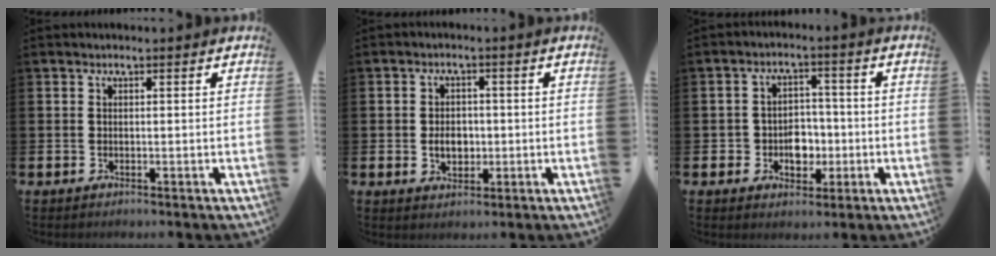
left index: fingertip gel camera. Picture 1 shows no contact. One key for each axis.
{"total": 3.5, "fx": -0.3, "fy": 2.6, "fz": 2.3, "tx": -0.031, "ty": 0.002, "tz": -0.013}
{"total": 4.3, "fx": -1.1, "fy": 3.5, "fz": 2.1, "tx": -0.031, "ty": 0.002, "tz": -0.027}